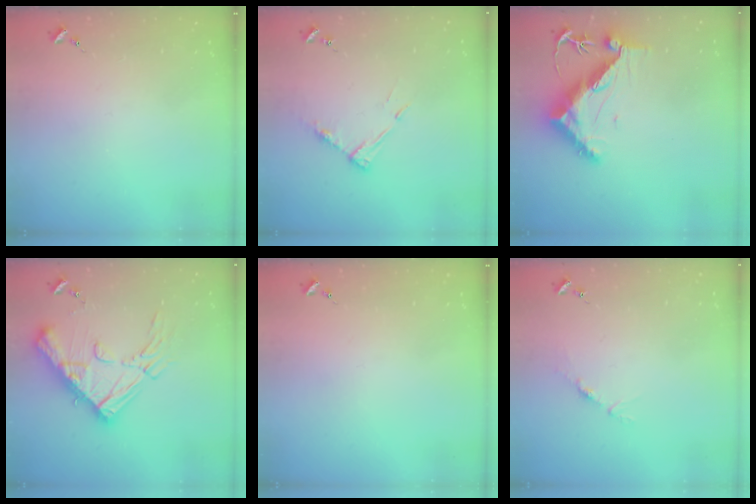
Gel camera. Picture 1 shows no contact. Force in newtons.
{"total": 8.1, "press": 8.1, "slide": 0.6}
{"total": 11.0, "press": 10.9, "slide": 1.0}
{"total": 20.5, "press": 20.3, "slide": 2.3}
{"total": 0.0}
{"total": 4.0, "press": 3.9, "slide": 0.5}